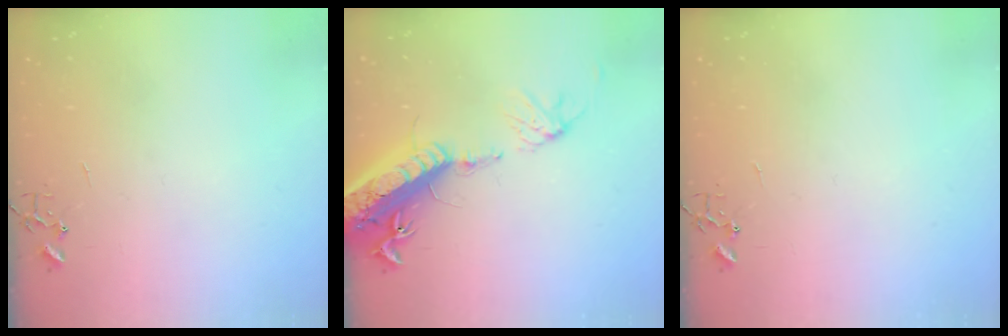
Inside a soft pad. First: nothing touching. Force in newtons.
{"total": 21.7, "press": 21.1, "slide": 4.7}
{"total": 0.0}